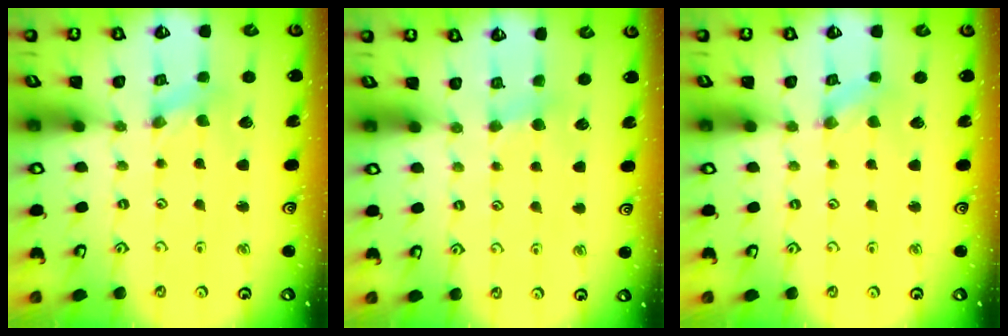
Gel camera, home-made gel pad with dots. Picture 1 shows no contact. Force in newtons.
{"total": 2.8, "press": 2.7, "slide": 0.4}
{"total": 0.6, "press": 0.6, "slide": 0.2}